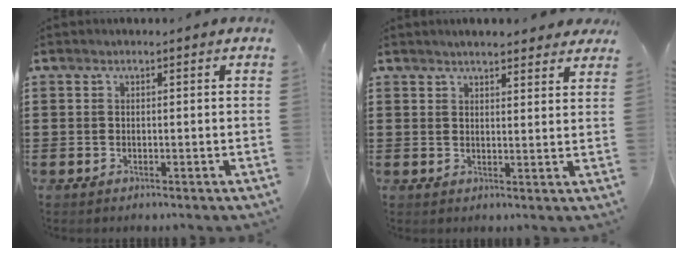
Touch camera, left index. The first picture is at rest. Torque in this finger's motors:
{"motor_torque": [0.88, -0.14, 0.38, 0.03]}